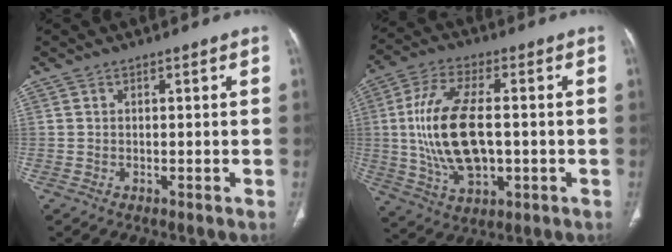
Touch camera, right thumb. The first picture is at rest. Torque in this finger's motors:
{"motor_torque": [1.38, 3.49, 1.65, 0.22, 0.63]}